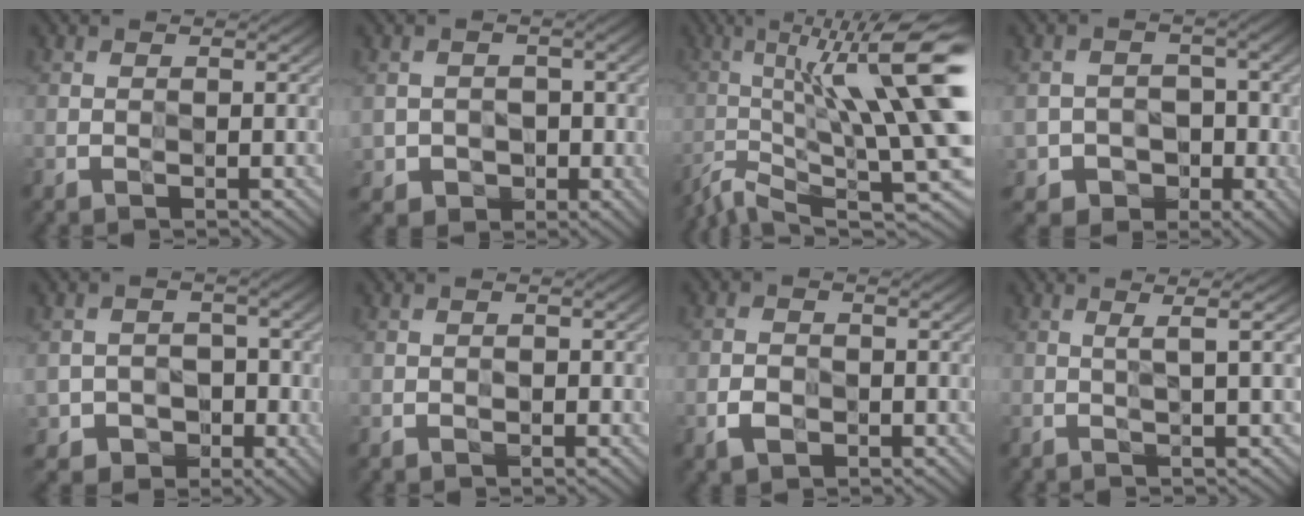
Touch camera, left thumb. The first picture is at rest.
{"total": 3.8, "force": [-1.0, 3.5, 0.9], "torque": [-0.022, -0.004, -0.020]}
{"total": 15.8, "force": [-2.3, 3.0, 15.4], "torque": [-0.241, -0.004, -0.033]}
{"total": 6.2, "force": [-2.5, 5.4, 1.5], "torque": [-0.022, -0.008, -0.056]}
{"total": 5.3, "force": [-2.3, 4.6, 1.3], "torque": [-0.017, -0.004, -0.047]}
{"total": 0.7, "force": [-0.4, 0.5, 0.3], "torque": [-0.002, -0.002, -0.007]}
{"total": 2.5, "force": [-1.2, 1.7, 1.4], "torque": [-0.027, 0.001, -0.027]}
{"total": 3.7, "force": [0.6, 0.3, 3.7], "torque": [-0.055, 0.013, 0.002]}